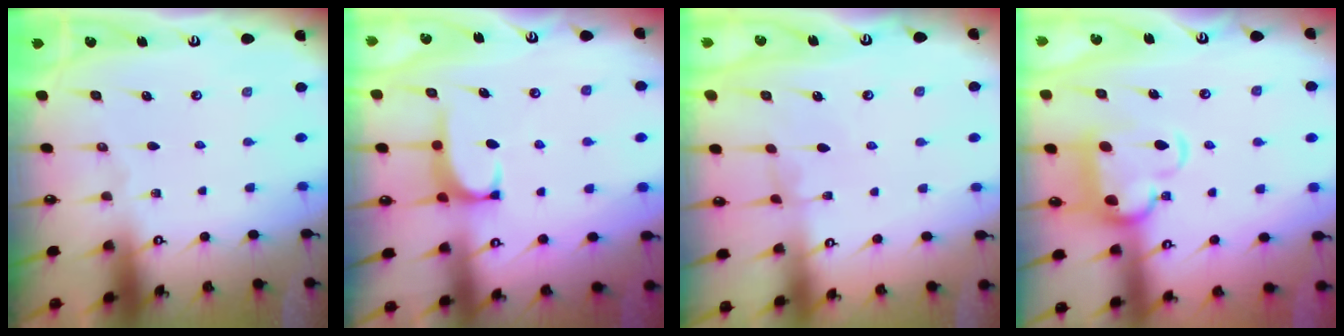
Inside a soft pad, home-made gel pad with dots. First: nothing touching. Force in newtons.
{"total": 0.6, "press": 0.4, "slide": 0.5}
{"total": 1.6, "press": 1.5, "slide": 0.5}
{"total": 7.3, "press": 7.0, "slide": 1.8}